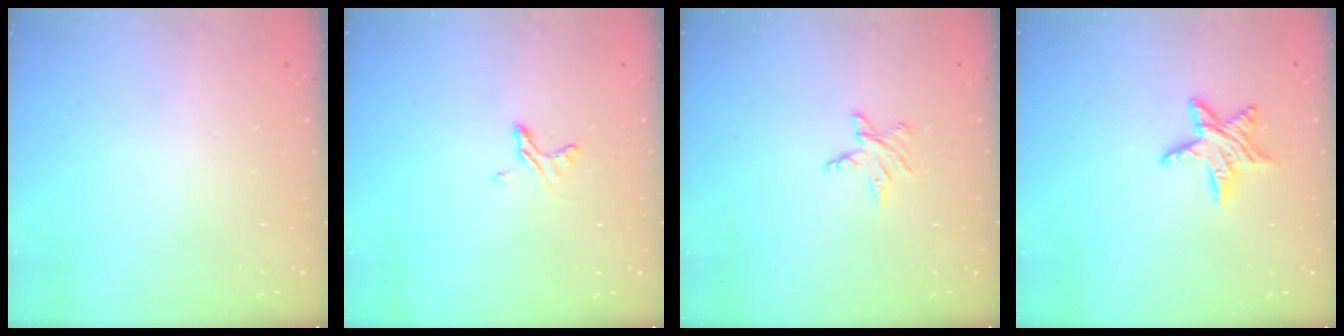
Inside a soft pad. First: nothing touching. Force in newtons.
{"total": 5.8, "press": 5.7, "slide": 0.6}
{"total": 4.4, "press": 4.4, "slide": 0.6}
{"total": 8.9, "press": 8.9, "slide": 0.5}